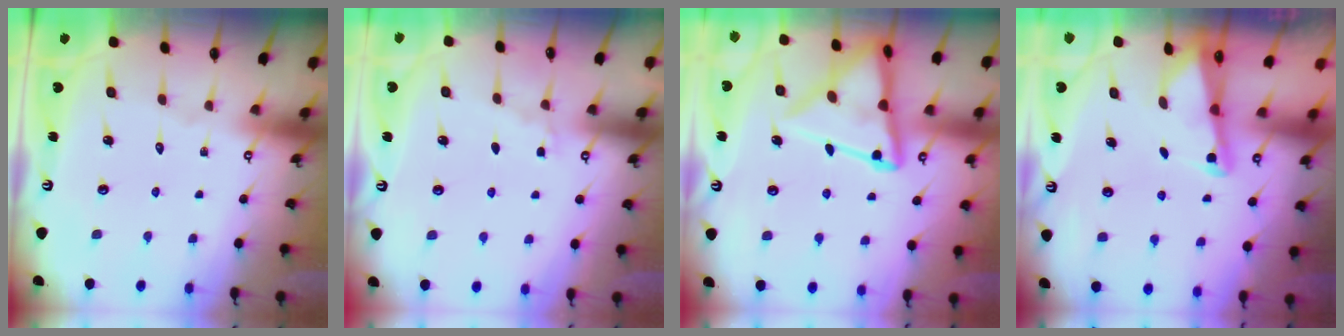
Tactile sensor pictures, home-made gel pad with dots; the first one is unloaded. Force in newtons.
{"total": 4.3, "press": 4.2, "slide": 0.5}
{"total": 14.7, "press": 14.6, "slide": 1.5}
{"total": 2.3, "press": 2.2, "slide": 0.3}